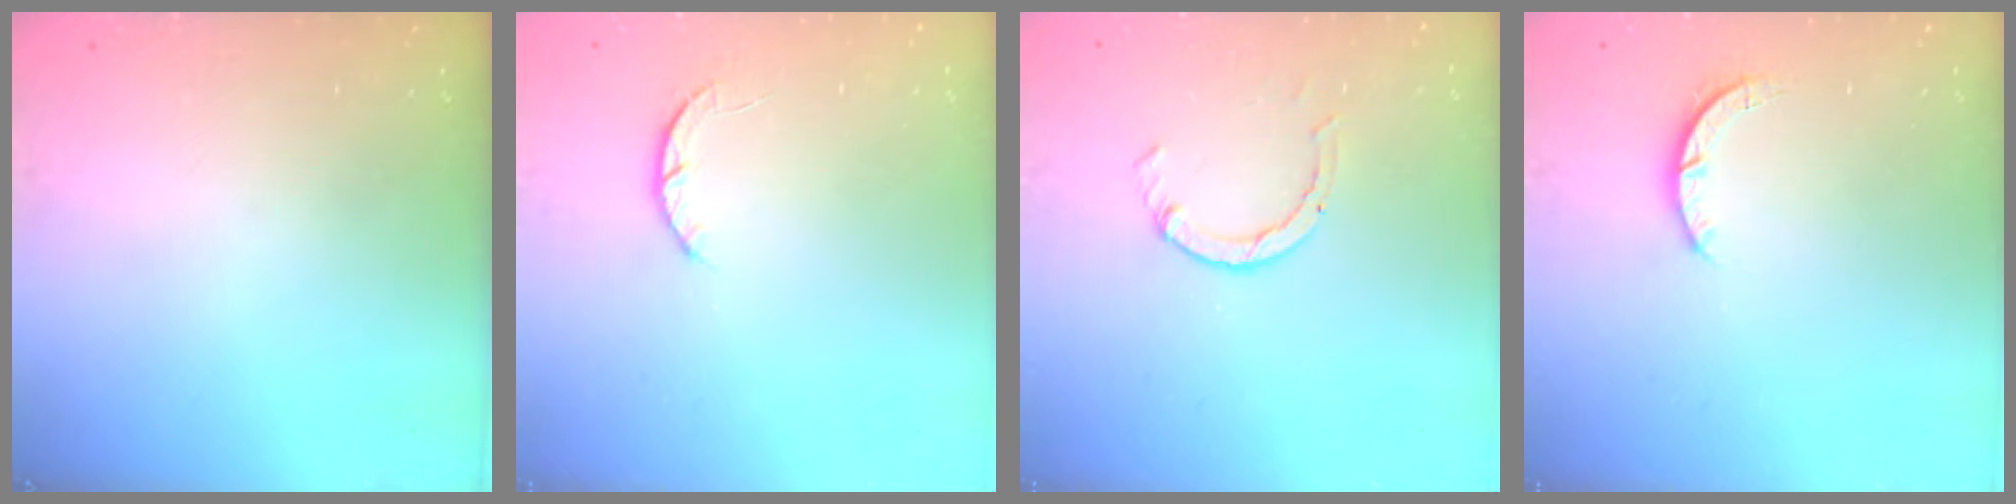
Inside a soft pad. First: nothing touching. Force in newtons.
{"total": 2.6, "press": 2.5, "slide": 0.4}
{"total": 2.6, "press": 2.5, "slide": 0.3}
{"total": 2.7, "press": 2.7, "slide": 0.4}